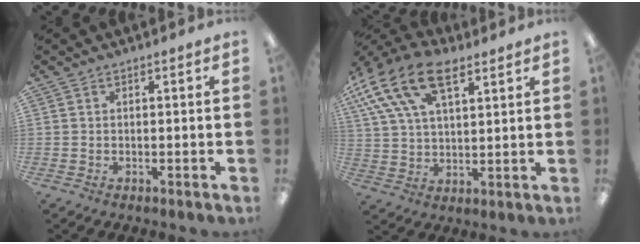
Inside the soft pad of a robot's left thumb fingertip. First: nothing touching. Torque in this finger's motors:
{"motor_torque": [0.63, 0.38, 1.46, -1.31, 0.47]}